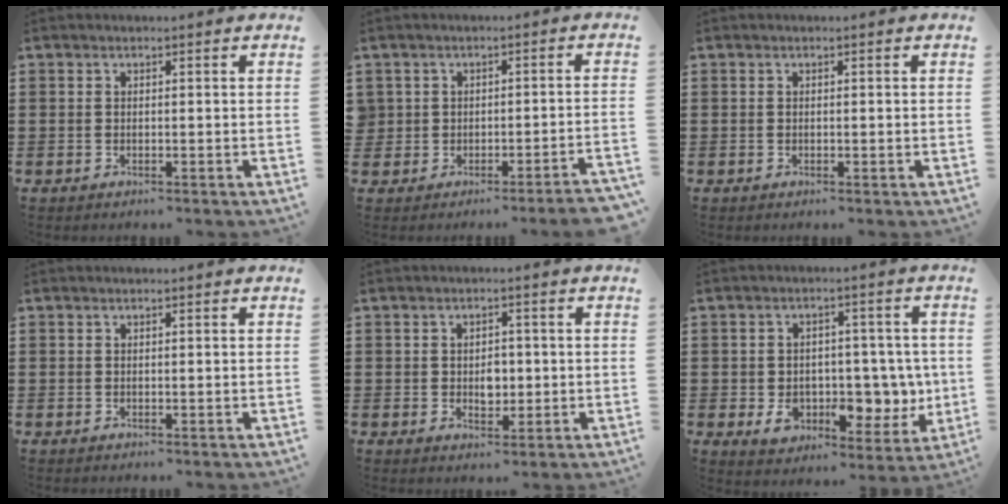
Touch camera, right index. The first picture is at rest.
{"total": 2.1, "force": [-1.8, 0.9, 0.4], "torque": [-0.014, 0.003, -0.042]}
{"total": 0.0}
{"total": 0.0}
{"total": 3.0, "force": [-0.1, 2.1, 2.1], "torque": [-0.028, 0.000, -0.007]}
{"total": 8.5, "force": [-0.3, 6.7, 5.2], "torque": [-0.077, 0.003, 0.003]}